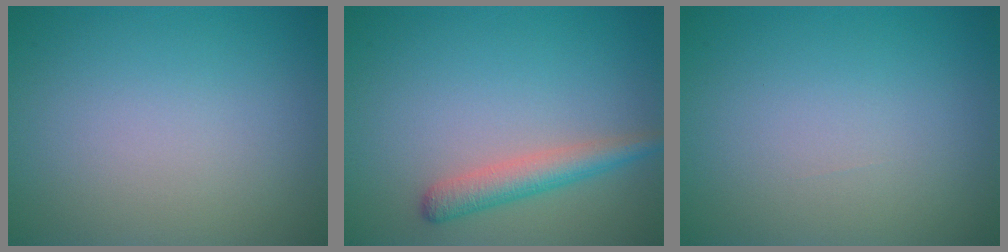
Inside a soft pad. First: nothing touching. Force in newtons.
{"total": 2.8, "press": 2.8, "slide": 0.2}
{"total": 0.0}